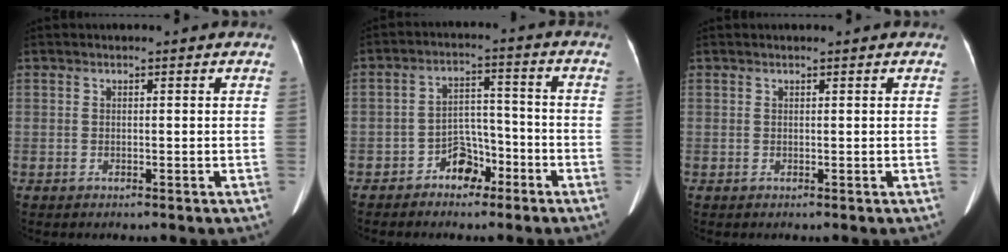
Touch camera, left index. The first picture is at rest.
{"total": 5.4, "force": [-3.5, 3.3, 2.7], "torque": [-0.045, 0.021, -0.058]}
{"total": 0.5, "force": [0.5, 0.0, 0.2], "torque": [-0.009, 0.008, 0.010]}